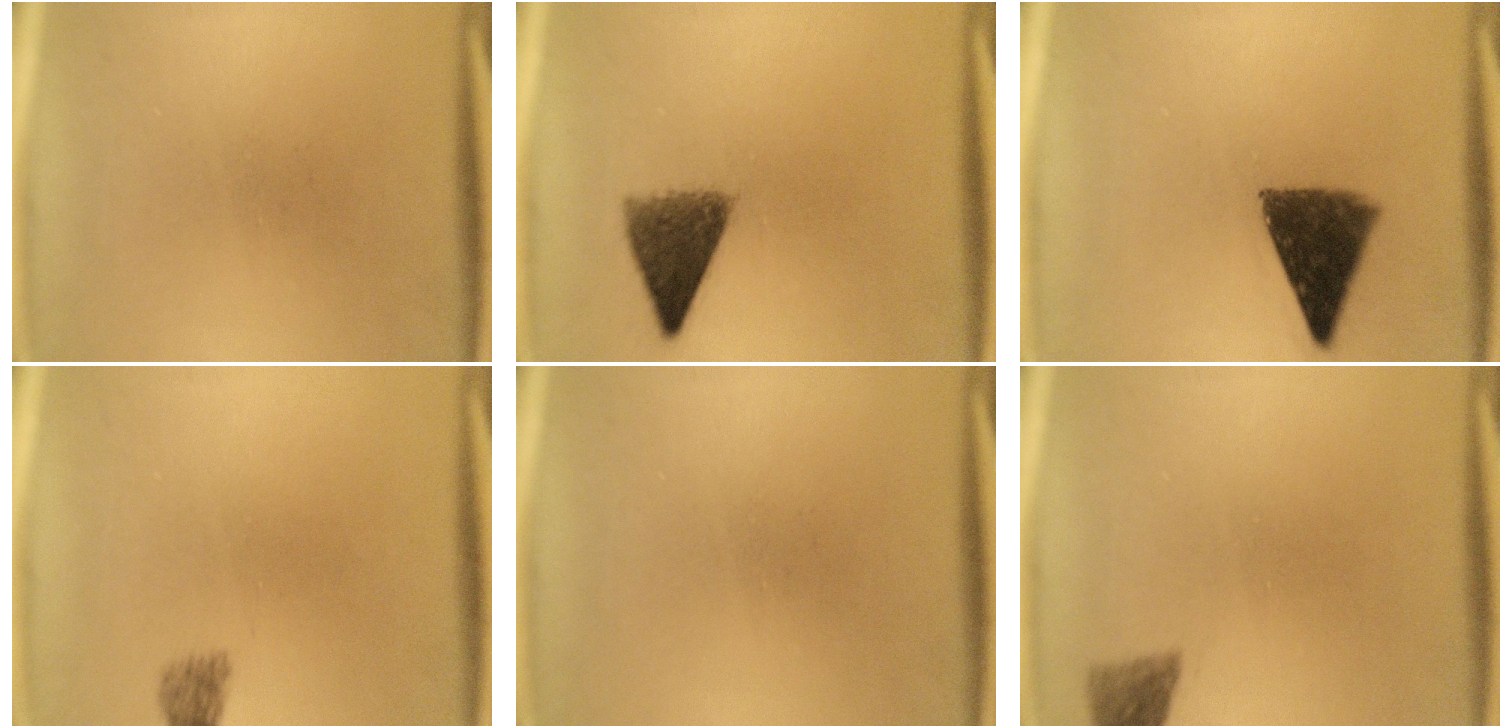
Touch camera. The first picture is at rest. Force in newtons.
{"total": 6.8}
{"total": 10.4}
{"total": 2.1}
{"total": 0.0}
{"total": 2.8}